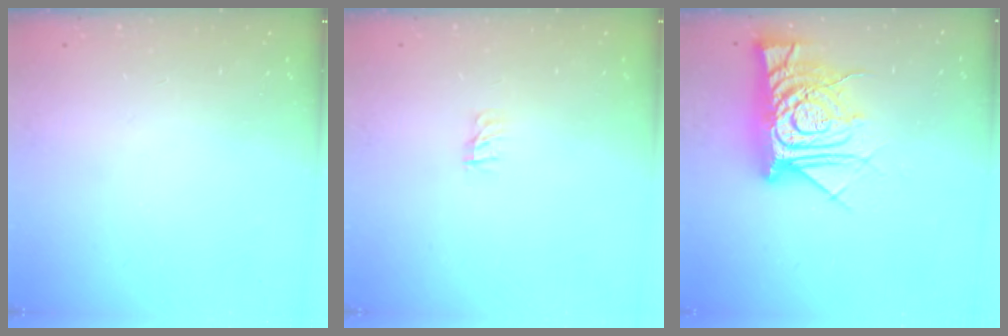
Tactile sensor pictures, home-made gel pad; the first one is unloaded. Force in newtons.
{"total": 0.0}
{"total": 15.3, "press": 15.2, "slide": 1.3}